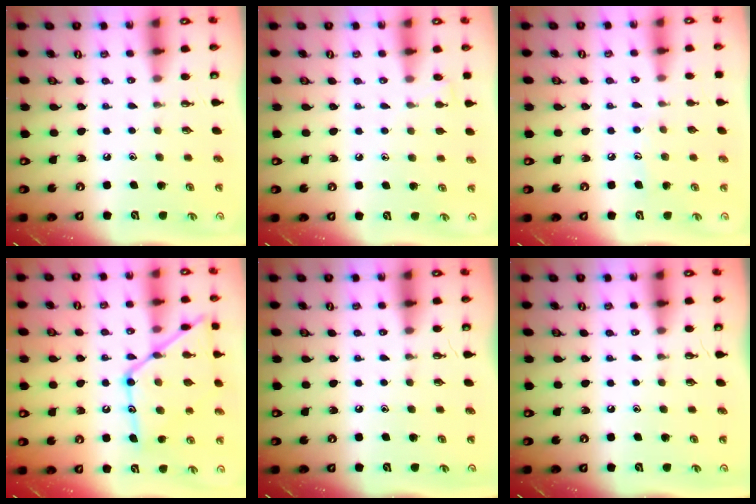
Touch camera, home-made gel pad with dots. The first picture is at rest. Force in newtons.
{"total": 5.3, "press": 5.3, "slide": 0.6}
{"total": 6.0, "press": 6.0, "slide": 0.5}
{"total": 19.7, "press": 19.7, "slide": 1.4}
{"total": 0.0}
{"total": 0.0}